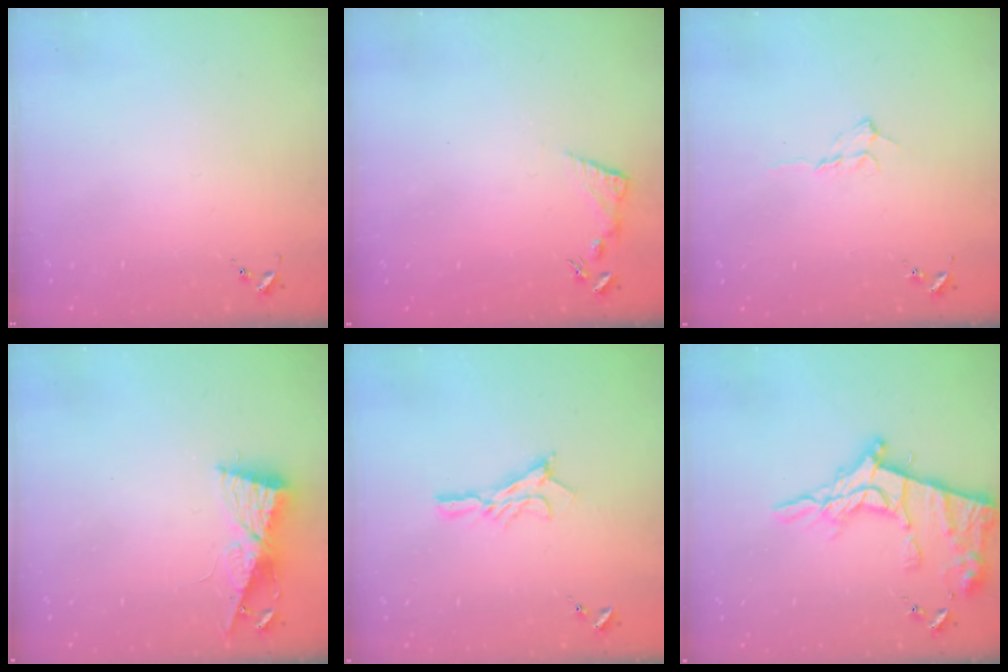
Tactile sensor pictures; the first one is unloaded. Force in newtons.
{"total": 6.4, "press": 6.3, "slide": 0.7}
{"total": 7.3, "press": 7.2, "slide": 0.8}
{"total": 8.5, "press": 8.5, "slide": 0.7}
{"total": 10.9, "press": 10.8, "slide": 0.7}
{"total": 18.5, "press": 18.4, "slide": 1.5}